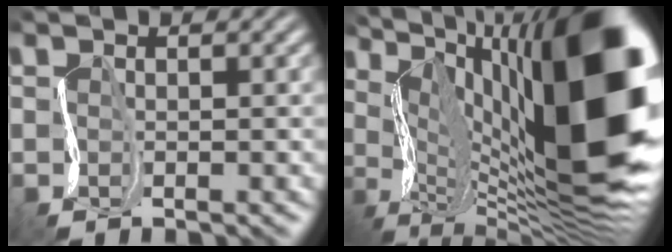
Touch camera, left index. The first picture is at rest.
{"total": 20.1, "force": [4.3, 8.0, 18.0], "torque": [-0.272, 0.027, 0.078]}